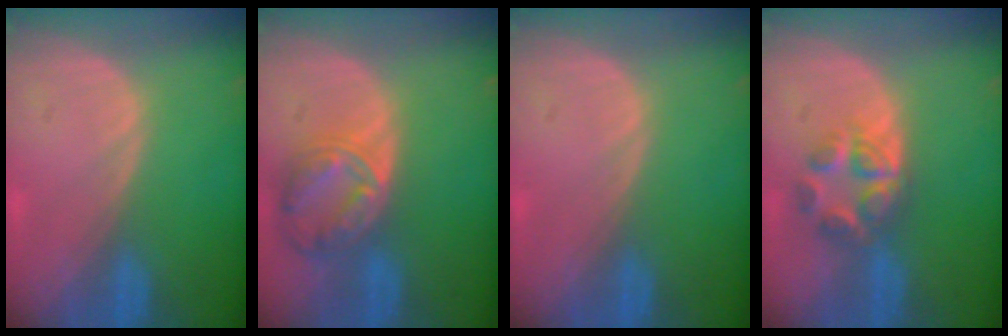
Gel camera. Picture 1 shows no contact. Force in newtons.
{"total": 8.2, "press": 7.0, "slide": 4.2}
{"total": 0.0}
{"total": 5.9, "press": 5.4, "slide": 2.2}